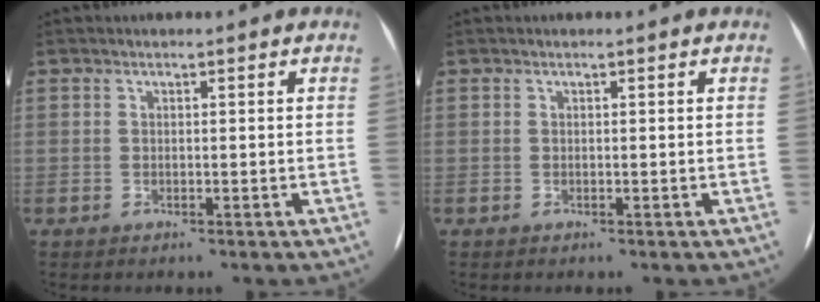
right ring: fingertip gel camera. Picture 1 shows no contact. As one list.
[{"total": 0.0}]